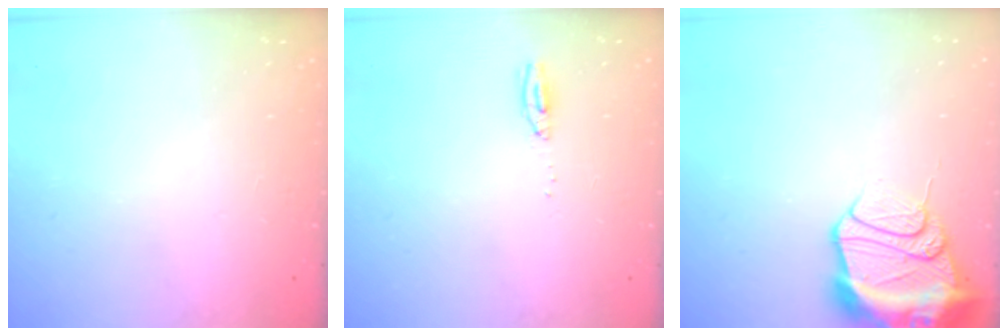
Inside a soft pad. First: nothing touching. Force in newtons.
{"total": 3.7, "press": 3.5, "slide": 1.1}
{"total": 16.7, "press": 16.6, "slide": 1.6}